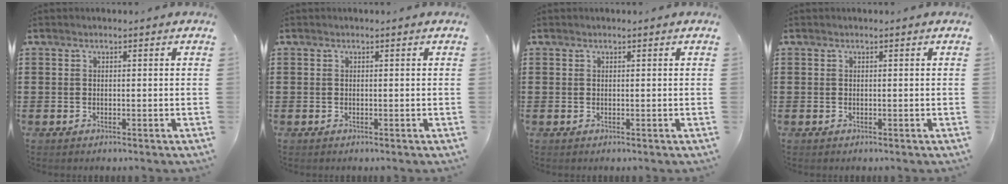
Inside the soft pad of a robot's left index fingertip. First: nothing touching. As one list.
[{"total": 0.0}, {"total": 0.0}, {"total": 0.0}]